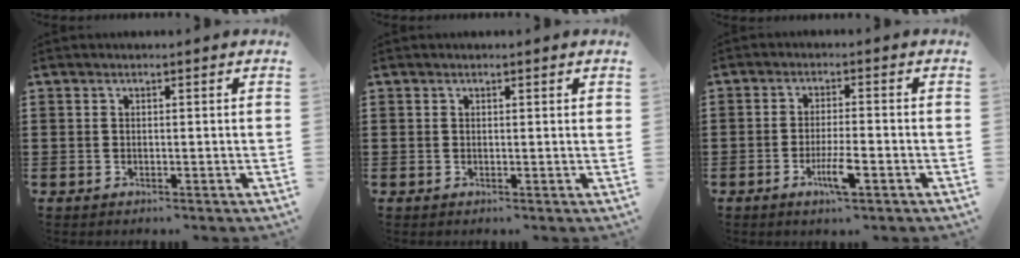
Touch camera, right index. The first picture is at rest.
{"total": 0.0}
{"total": 6.7, "force": [-2.3, 1.1, 6.2], "torque": [-0.121, -0.016, -0.041]}